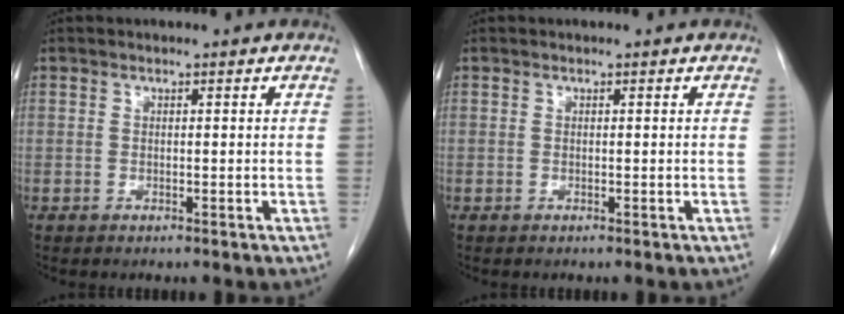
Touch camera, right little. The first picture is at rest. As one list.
[{"total": 0.0}]